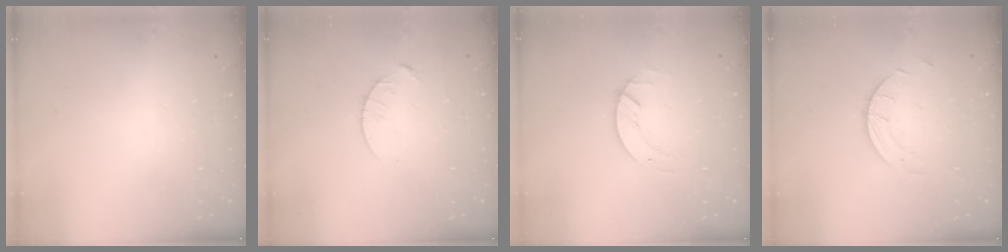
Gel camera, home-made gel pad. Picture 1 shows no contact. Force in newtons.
{"total": 4.3, "press": 4.2, "slide": 0.5}
{"total": 2.6, "press": 2.6, "slide": 0.3}
{"total": 2.5, "press": 2.5, "slide": 0.2}